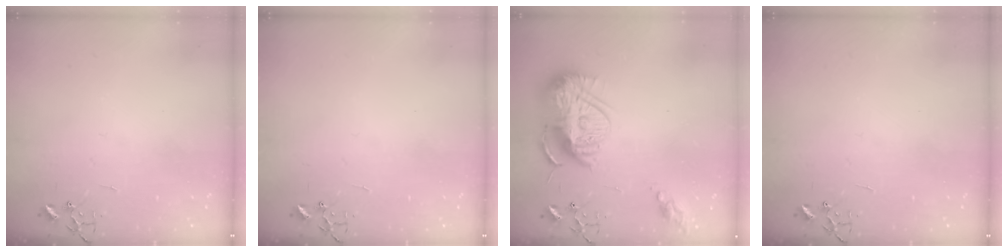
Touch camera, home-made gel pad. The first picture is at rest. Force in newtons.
{"total": 0.0}
{"total": 15.8, "press": 15.8, "slide": 1.4}
{"total": 0.0}